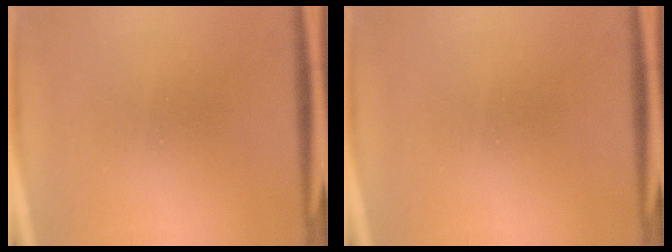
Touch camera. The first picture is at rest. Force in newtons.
{"total": 0.0}